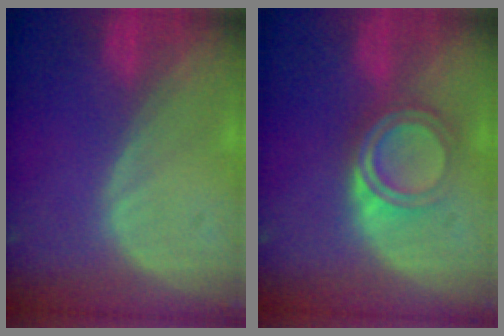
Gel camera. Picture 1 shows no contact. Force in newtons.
{"total": 5.2, "press": 4.8, "slide": 1.9}